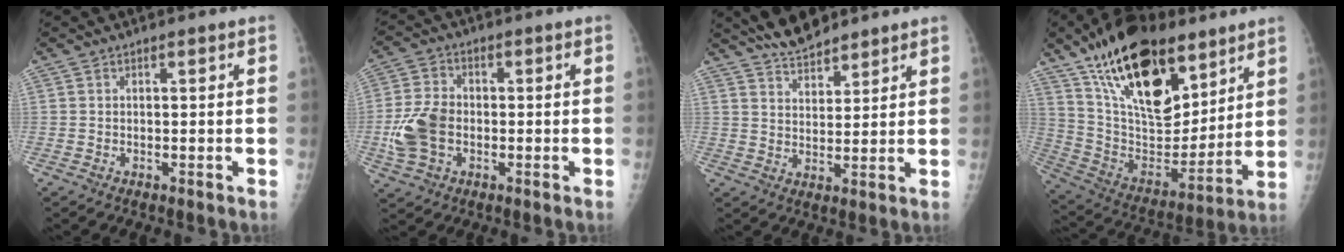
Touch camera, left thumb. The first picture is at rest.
{"total": 9.3, "force": [-1.8, 6.5, 6.3], "torque": [-0.121, 0.011, -0.034]}
{"total": 7.9, "force": [7.0, 2.5, 2.8], "torque": [-0.030, -0.033, 0.127]}
{"total": 28.0, "force": [16.4, 13.7, 18.0], "torque": [-0.279, -0.043, 0.286]}